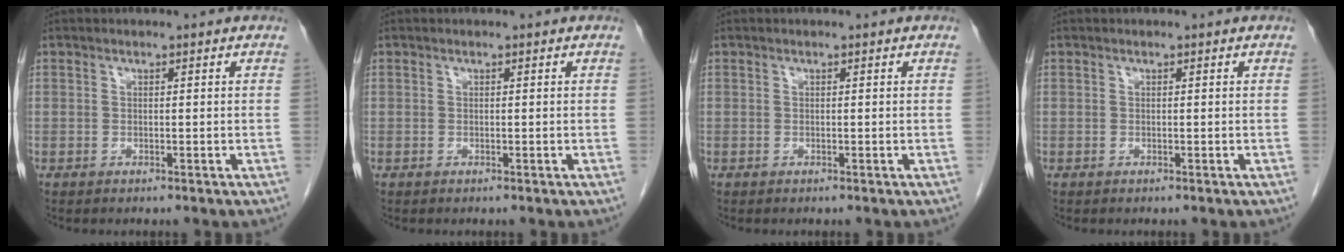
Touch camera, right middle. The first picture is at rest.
{"total": 0.0}
{"total": 0.0}
{"total": 0.0}